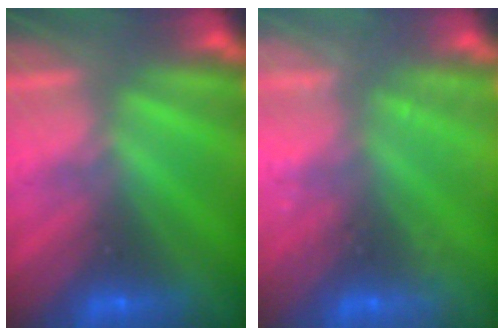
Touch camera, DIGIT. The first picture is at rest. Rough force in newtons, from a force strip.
{"total": 2.6}